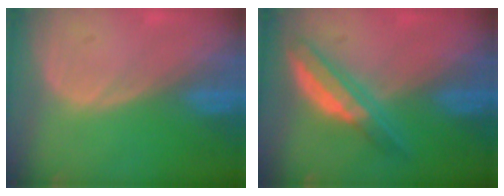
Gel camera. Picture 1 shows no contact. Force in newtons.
{"total": 5.8, "press": 5.5, "slide": 1.9}